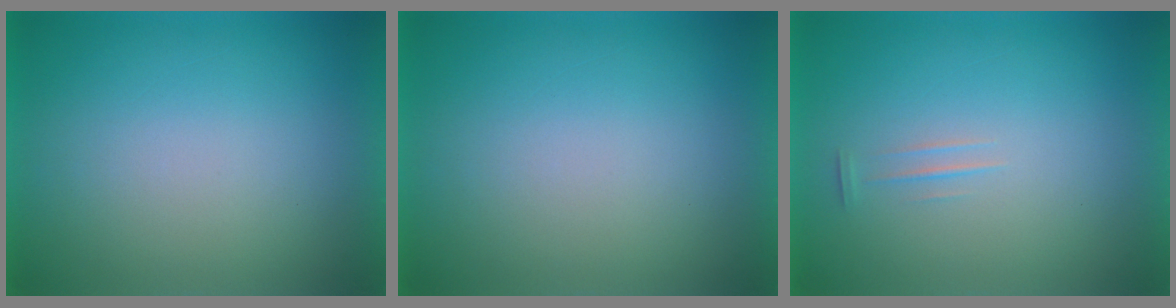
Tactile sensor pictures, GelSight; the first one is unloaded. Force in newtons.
{"total": 0.0}
{"total": 1.1}